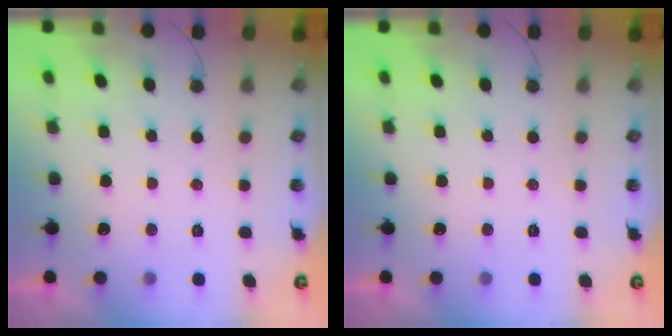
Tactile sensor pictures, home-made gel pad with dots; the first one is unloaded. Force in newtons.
{"total": 0.0}